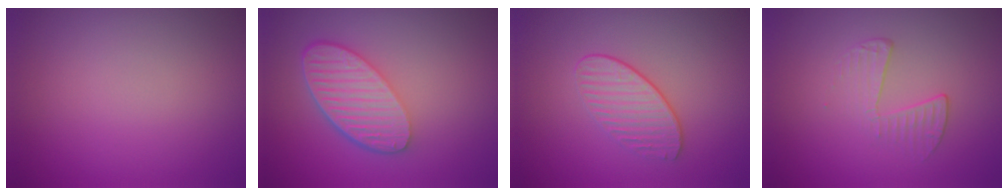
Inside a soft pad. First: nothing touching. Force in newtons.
{"total": 5.8, "press": 4.3, "slide": 3.9}
{"total": 1.9, "press": 1.5, "slide": 1.2}
{"total": 1.9, "press": 0.7, "slide": 1.8}